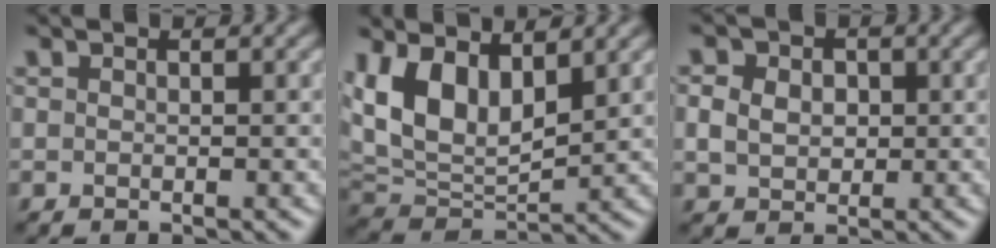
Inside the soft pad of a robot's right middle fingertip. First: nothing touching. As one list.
[{"total": 7.1, "force": [2.9, 3.8, 5.2], "torque": [-0.108, -0.005, 0.055]}, {"total": 3.7, "force": [0.6, 3.1, 1.9], "torque": [-0.034, 0.012, 0.001]}]